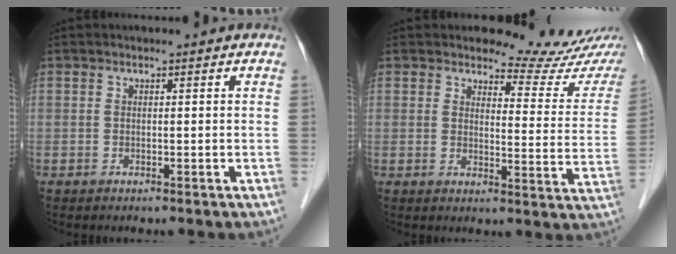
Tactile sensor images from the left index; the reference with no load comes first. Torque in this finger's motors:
{"motor_torque": [0.00, -0.56, 0.11, 0.00]}